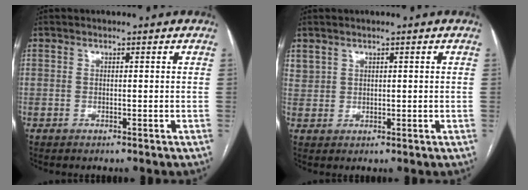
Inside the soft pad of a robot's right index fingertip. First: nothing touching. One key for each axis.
{"total": 2.3, "fx": 1.5, "fy": 1.7, "fz": 0.5, "tx": -0.009, "ty": 0.006, "tz": 0.036}